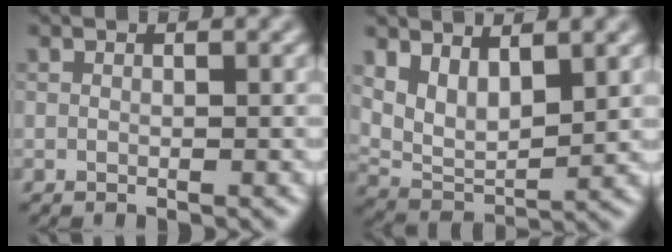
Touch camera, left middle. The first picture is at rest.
{"total": 4.9, "force": [2.3, 2.6, 3.4], "torque": [-0.073, -0.016, 0.049]}